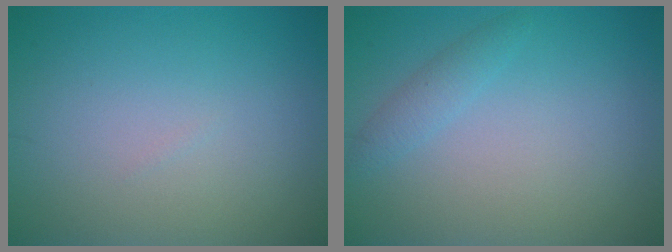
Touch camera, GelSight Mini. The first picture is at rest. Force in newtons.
{"total": 1.4, "press": 1.4, "slide": 0.1}